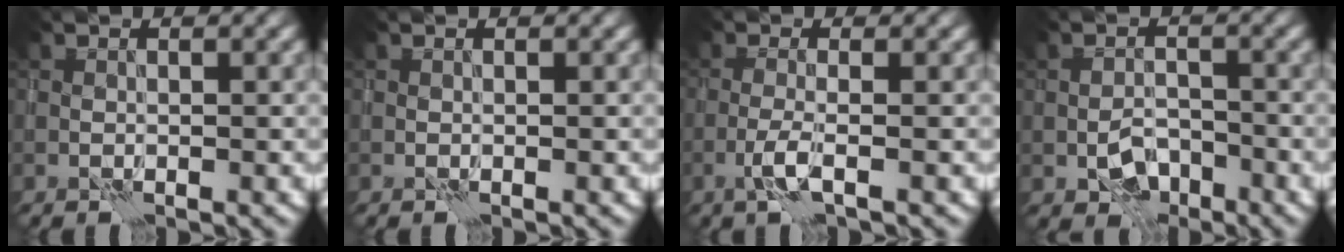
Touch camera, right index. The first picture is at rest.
{"total": 0.0}
{"total": 2.0, "force": [-0.8, 0.4, 1.7], "torque": [-0.036, 0.006, -0.024]}
{"total": 2.7, "force": [-1.4, 1.7, 1.5], "torque": [-0.021, 0.002, -0.023]}